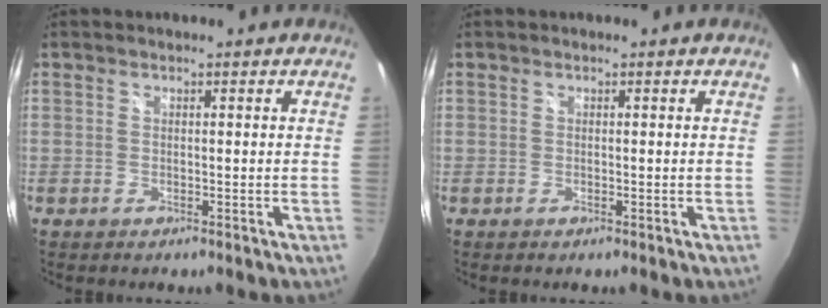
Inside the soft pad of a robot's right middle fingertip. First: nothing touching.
{"total": 0.0}